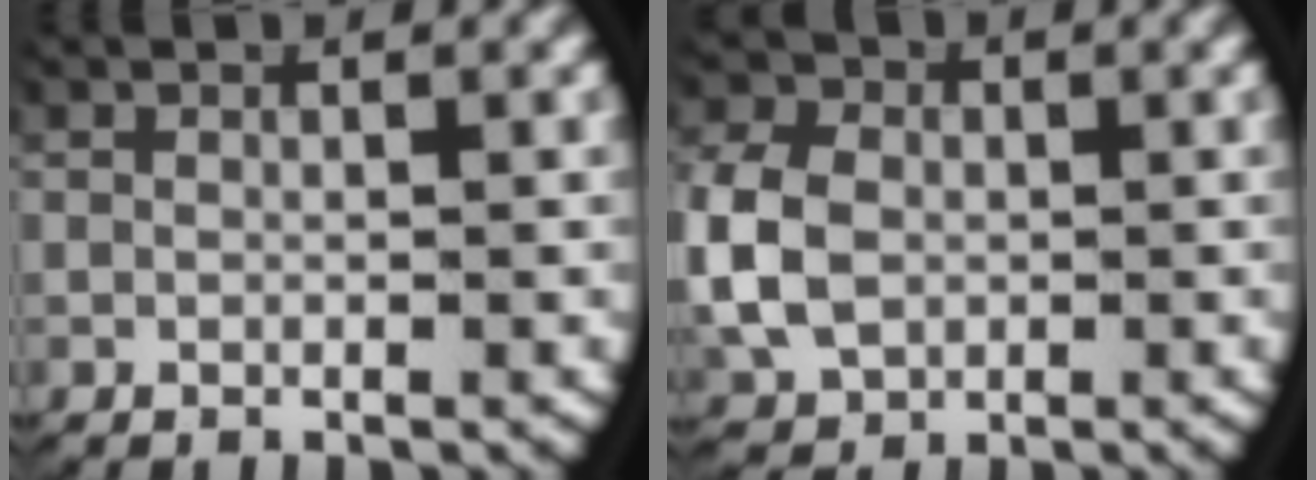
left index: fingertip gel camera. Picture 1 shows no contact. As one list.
[{"total": 5.0, "force": [-0.2, 4.2, 2.7], "torque": [-0.072, -0.011, 0.004]}]